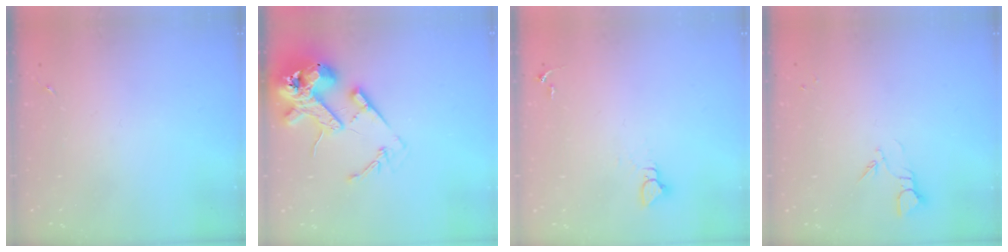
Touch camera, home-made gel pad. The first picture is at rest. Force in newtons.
{"total": 17.7, "press": 17.5, "slide": 2.4}
{"total": 3.9, "press": 3.8, "slide": 0.3}
{"total": 3.2, "press": 3.1, "slide": 0.3}